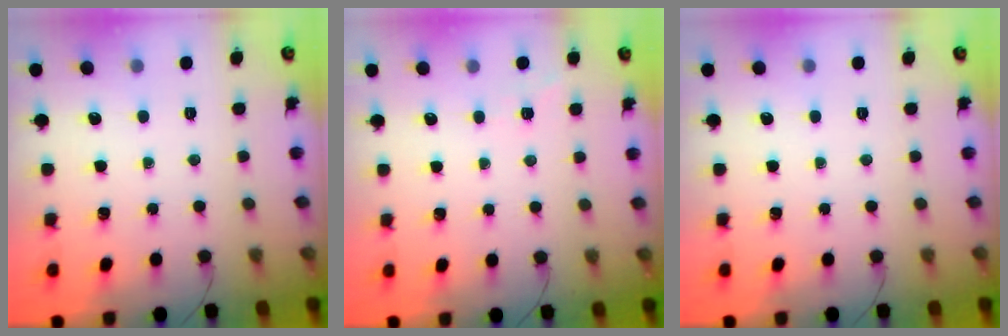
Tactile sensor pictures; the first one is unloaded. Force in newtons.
{"total": 5.7, "press": 5.4, "slide": 1.6}
{"total": 0.0}